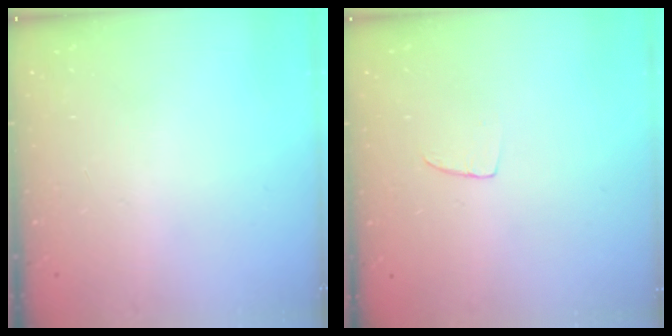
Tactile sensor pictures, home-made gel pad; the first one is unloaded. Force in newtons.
{"total": 4.3, "press": 4.3, "slide": 0.3}